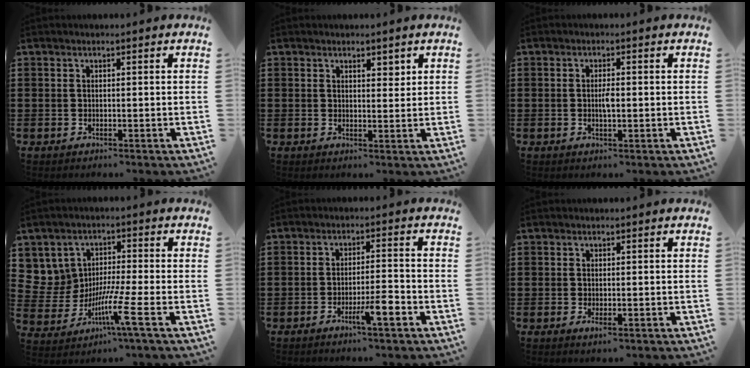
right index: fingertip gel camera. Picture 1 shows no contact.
{"total": 2.1, "force": [1.6, 1.1, 0.8], "torque": [-0.011, 0.002, 0.027]}
{"total": 2.2, "force": [-0.2, 0.7, 2.1], "torque": [-0.041, 0.000, -0.004]}
{"total": 5.7, "force": [-1.9, 2.2, 4.9], "torque": [-0.111, -0.001, -0.039]}
{"total": 5.2, "force": [-2.9, 0.3, 4.3], "torque": [-0.075, -0.009, -0.049]}
{"total": 1.2, "force": [-0.2, 0.3, 1.1], "torque": [-0.022, -0.004, -0.002]}